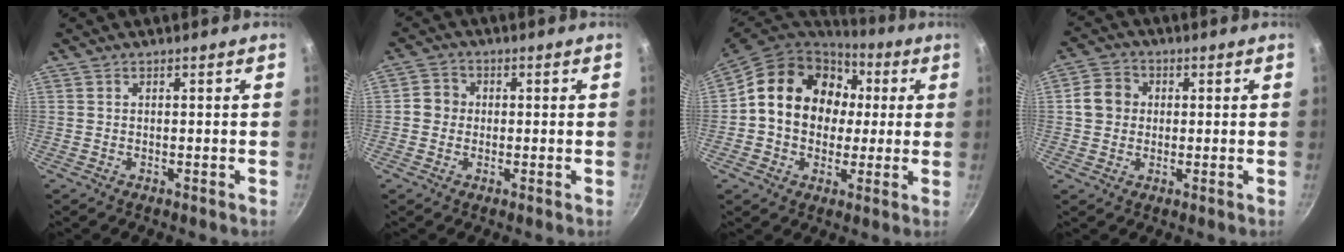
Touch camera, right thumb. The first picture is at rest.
{"total": 3.7, "force": [-0.2, 3.5, 1.3], "torque": [-0.004, 0.008, -0.015]}
{"total": 18.6, "force": [2.7, 15.1, 10.5], "torque": [-0.148, 0.030, 0.037]}
{"total": 6.1, "force": [0.6, 5.4, 2.7], "torque": [-0.024, 0.010, -0.002]}